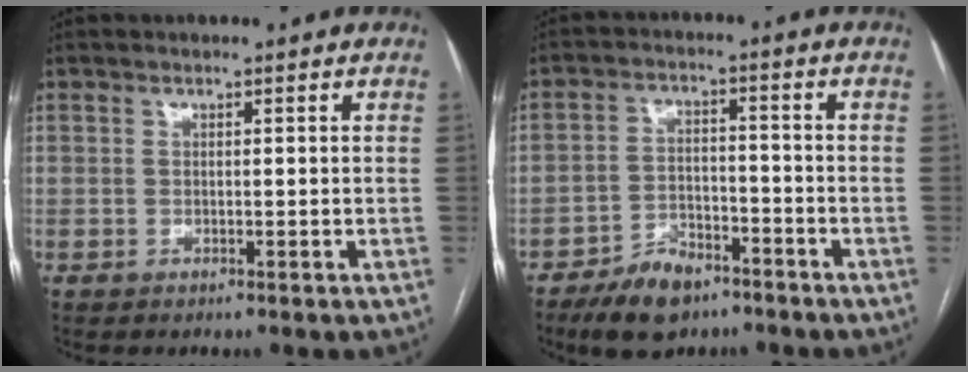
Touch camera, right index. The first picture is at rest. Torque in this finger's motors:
{"motor_torque": [0.60, -0.65, 0.30, 0.05]}